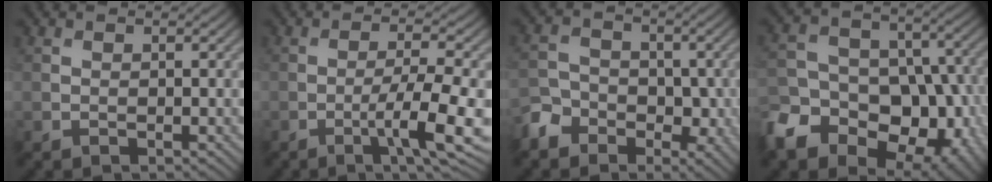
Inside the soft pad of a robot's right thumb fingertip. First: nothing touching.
{"total": 7.2, "force": [-2.5, 1.0, 6.6], "torque": [-0.115, 0.002, -0.045]}
{"total": 5.6, "force": [-3.2, 4.1, 2.1], "torque": [-0.038, -0.001, -0.071]}
{"total": 16.9, "force": [-8.4, 11.8, 8.7], "torque": [-0.203, -0.037, -0.125]}